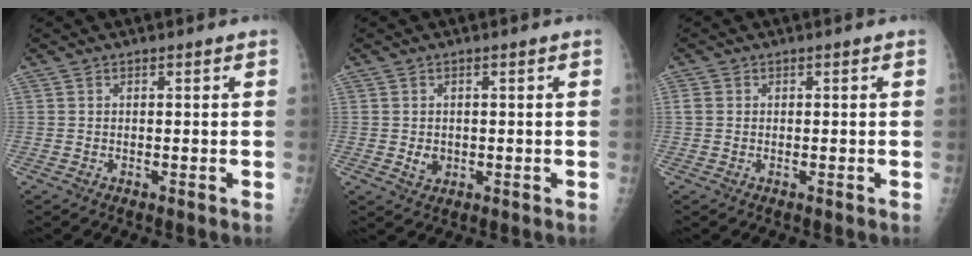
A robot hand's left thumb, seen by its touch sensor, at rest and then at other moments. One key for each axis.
{"total": 2.5, "fx": -0.2, "fy": 2.1, "fz": 1.3, "tx": -0.011, "ty": 0.000, "tz": 0.004}
{"total": 1.2, "fx": 0.1, "fy": 1.1, "fz": 0.6, "tx": -0.012, "ty": 0.001, "tz": 0.002}